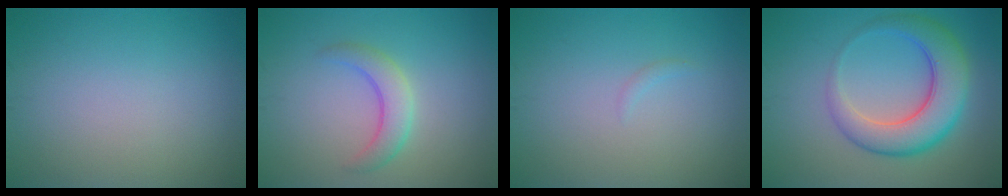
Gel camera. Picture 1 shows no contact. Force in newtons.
{"total": 2.9, "press": 2.9, "slide": 0.1}
{"total": 0.5, "press": 0.5, "slide": 0.1}
{"total": 7.0, "press": 7.0, "slide": 0.3}